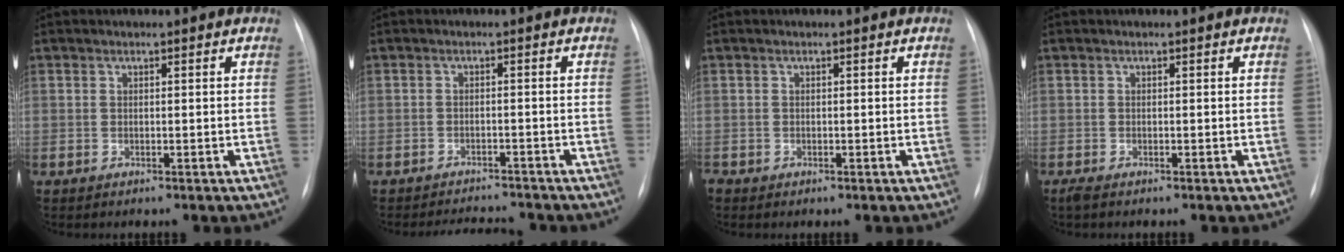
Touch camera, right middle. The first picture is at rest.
{"total": 5.1, "force": [-5.0, 0.6, 0.6], "torque": [-0.008, -0.001, -0.072]}
{"total": 0.8, "force": [-0.4, 0.6, 0.3], "torque": [-0.002, 0.003, -0.005]}
{"total": 1.0, "force": [-0.8, 0.2, 0.6], "torque": [-0.017, -0.004, -0.015]}